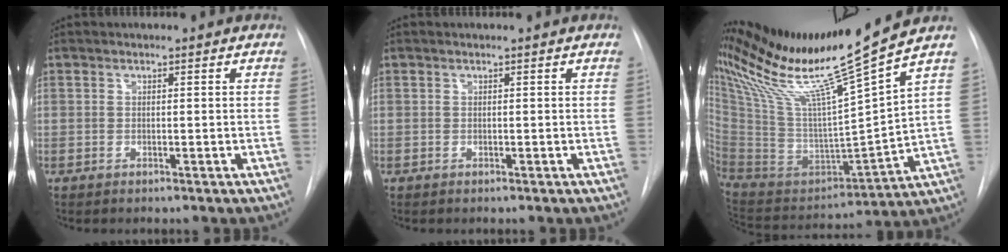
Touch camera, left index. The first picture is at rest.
{"total": 0.0}
{"total": 21.9, "force": [17.5, -2.8, 12.8], "torque": [-0.229, -0.058, 0.319]}